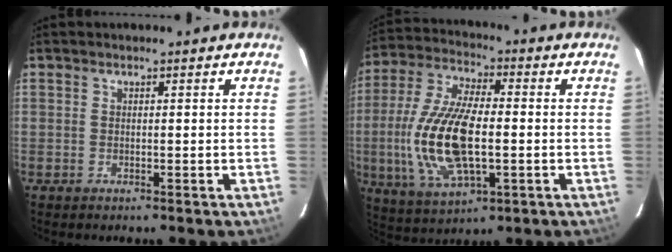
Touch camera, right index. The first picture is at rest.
{"total": 17.3, "force": [-2.3, 7.1, 15.6], "torque": [-0.330, -0.004, -0.040]}